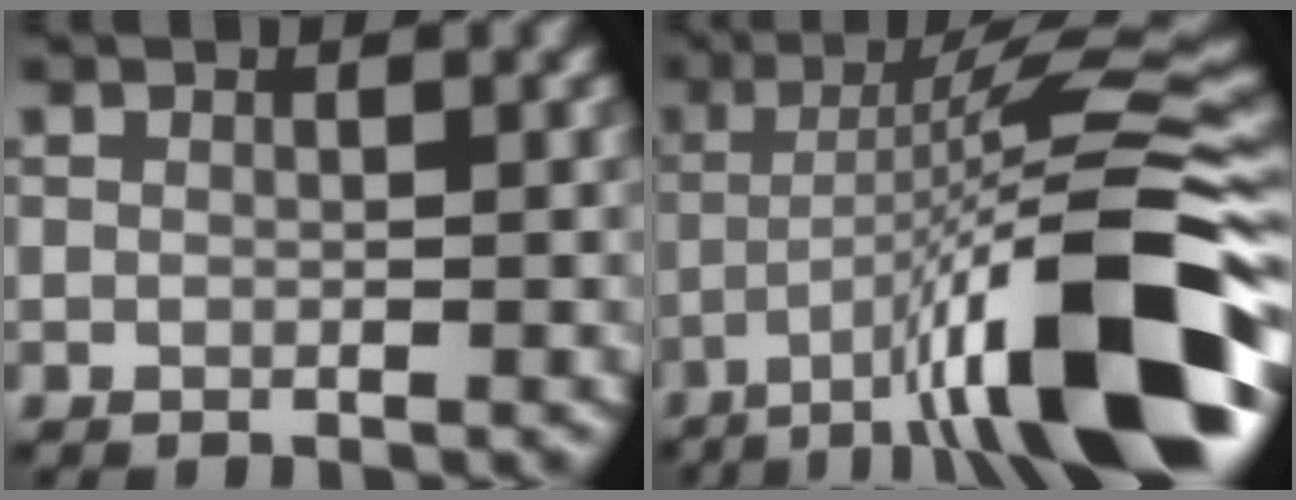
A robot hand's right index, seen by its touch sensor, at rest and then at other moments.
{"total": 14.4, "force": [-6.9, 2.6, 12.4], "torque": [-0.198, 0.010, -0.105]}